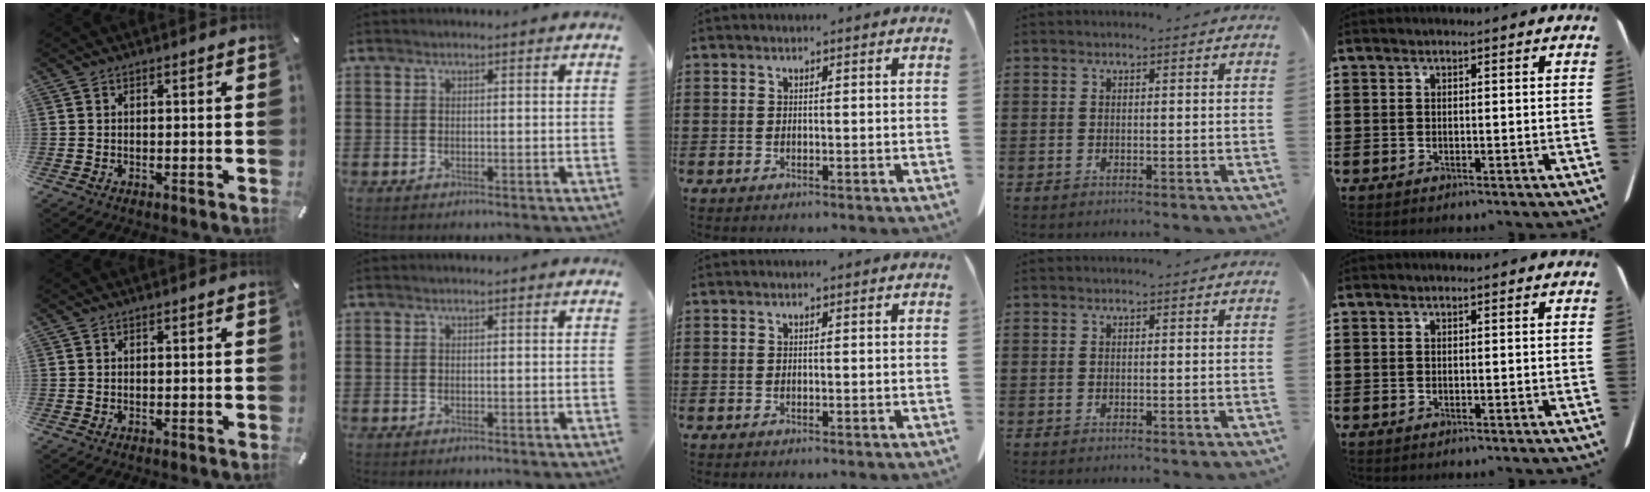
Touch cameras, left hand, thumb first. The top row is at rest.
{}